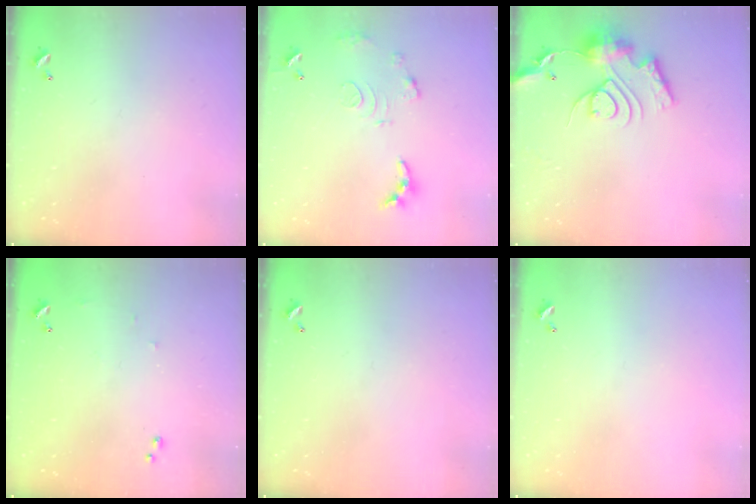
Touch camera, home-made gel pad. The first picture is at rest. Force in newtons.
{"total": 11.6, "press": 11.5, "slide": 0.8}
{"total": 14.9, "press": 14.8, "slide": 1.6}
{"total": 6.4, "press": 6.4, "slide": 0.8}
{"total": 0.0}
{"total": 0.0}